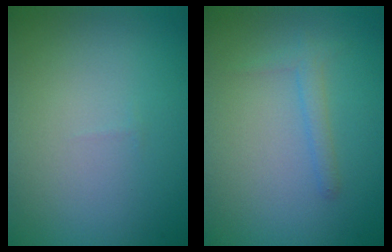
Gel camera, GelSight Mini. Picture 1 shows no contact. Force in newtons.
{"total": 1.3, "press": 1.3, "slide": 0.0}